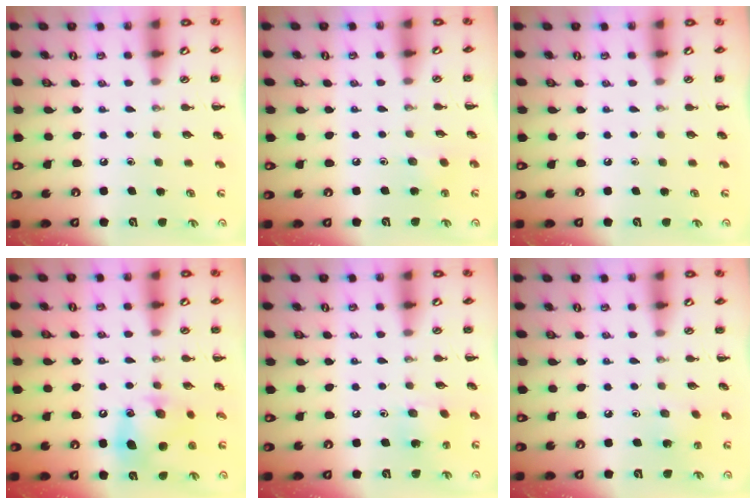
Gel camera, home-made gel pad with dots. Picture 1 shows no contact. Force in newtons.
{"total": 3.4, "press": 3.2, "slide": 1.0}
{"total": 0.0}
{"total": 11.2, "press": 11.1, "slide": 1.3}
{"total": 3.9, "press": 3.7, "slide": 1.1}
{"total": 3.1, "press": 3.0, "slide": 0.9}